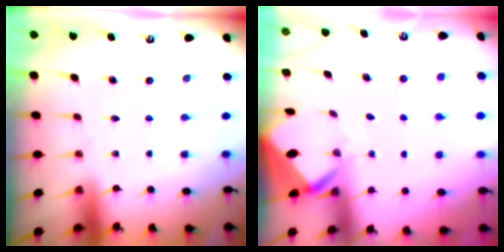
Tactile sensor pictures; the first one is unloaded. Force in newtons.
{"total": 3.7, "press": 3.6, "slide": 0.3}